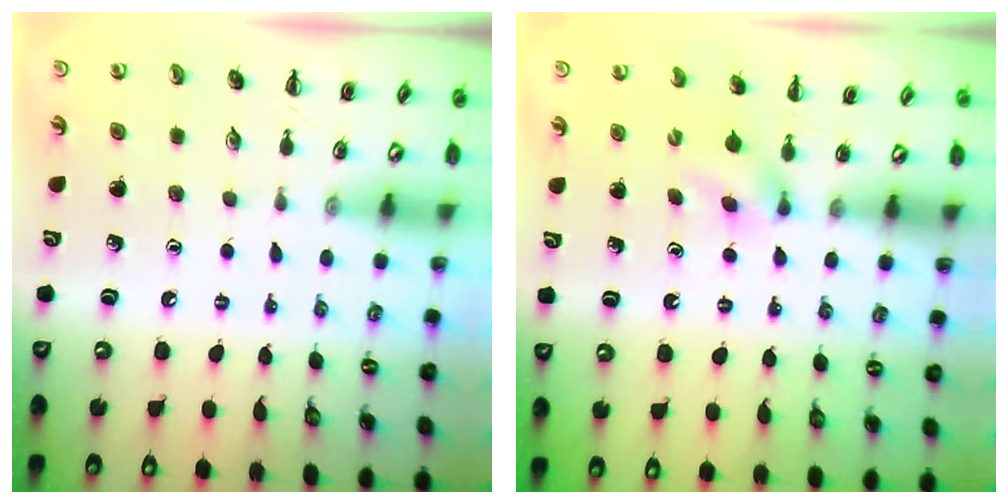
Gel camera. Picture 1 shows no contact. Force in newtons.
{"total": 2.9, "press": 2.8, "slide": 0.9}